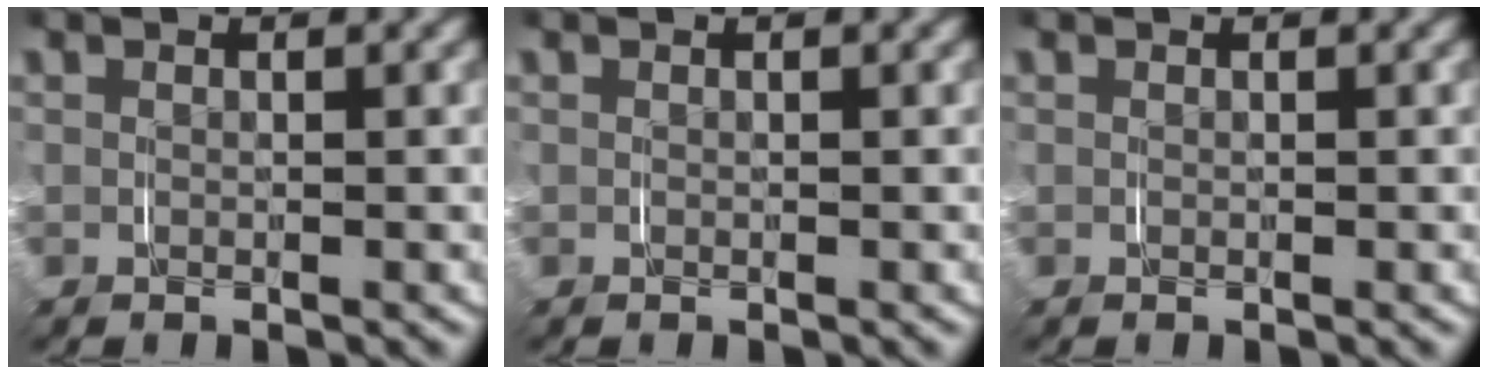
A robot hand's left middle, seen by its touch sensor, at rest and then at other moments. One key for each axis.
{"total": 0.0}
{"total": 0.0}